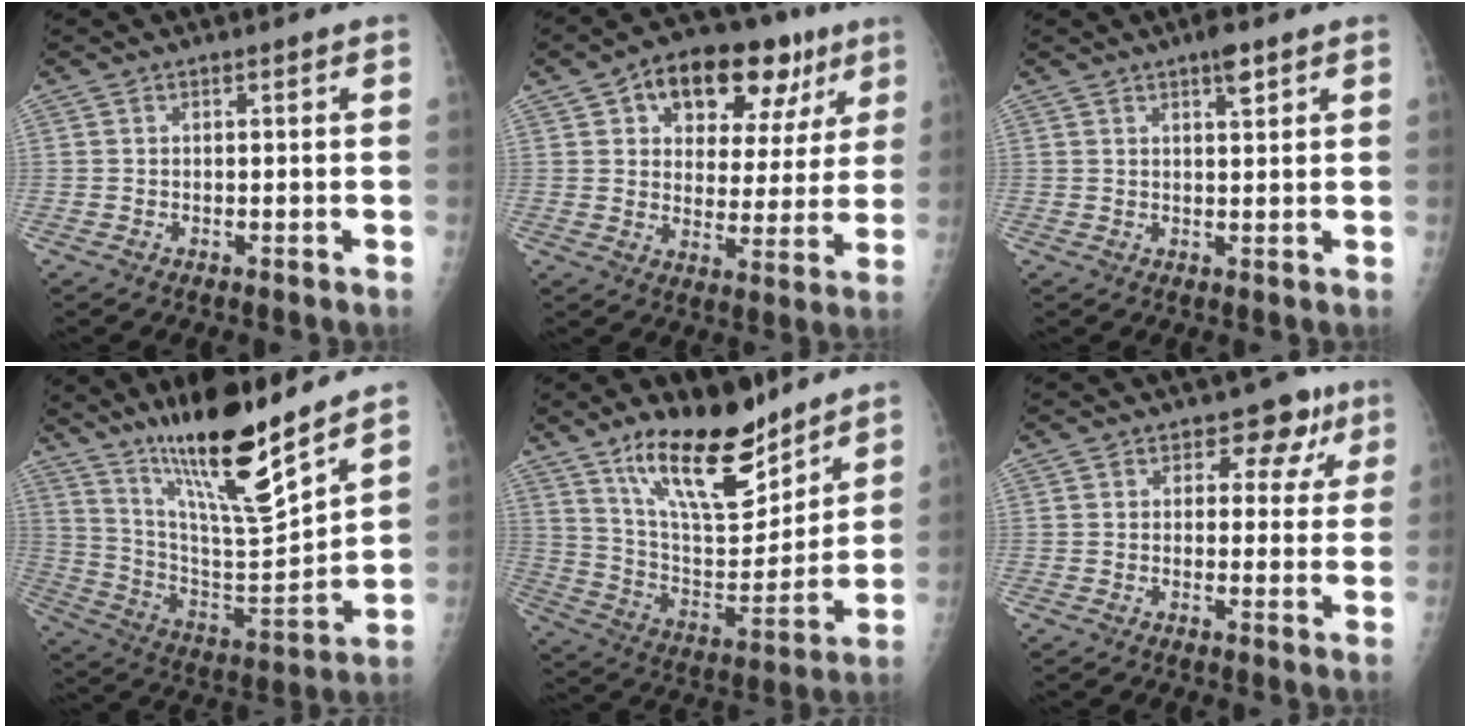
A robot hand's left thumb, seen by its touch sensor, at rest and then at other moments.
{"total": 19.0, "force": [9.4, 11.0, 12.4], "torque": [-0.123, -0.001, 0.133]}
{"total": 3.3, "force": [2.1, 0.8, 2.4], "torque": [-0.032, -0.010, 0.031]}
{"total": 20.8, "force": [15.5, 2.8, 13.7], "torque": [-0.208, -0.086, 0.279]}
{"total": 20.6, "force": [14.2, 7.8, 12.7], "torque": [-0.168, -0.087, 0.250]}
{"total": 7.1, "force": [3.4, 4.8, 3.9], "torque": [0.001, -0.006, 0.036]}